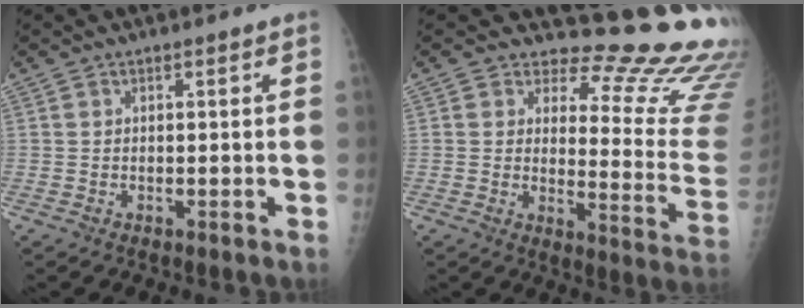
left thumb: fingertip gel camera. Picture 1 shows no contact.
{"total": 19.9, "force": [17.3, 5.8, 7.8], "torque": [-0.047, -0.175, 0.188]}